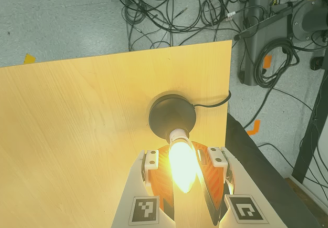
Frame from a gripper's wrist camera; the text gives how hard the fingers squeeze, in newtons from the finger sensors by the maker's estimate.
{"total": 15.9, "left": 14.1, "right": 17.8}